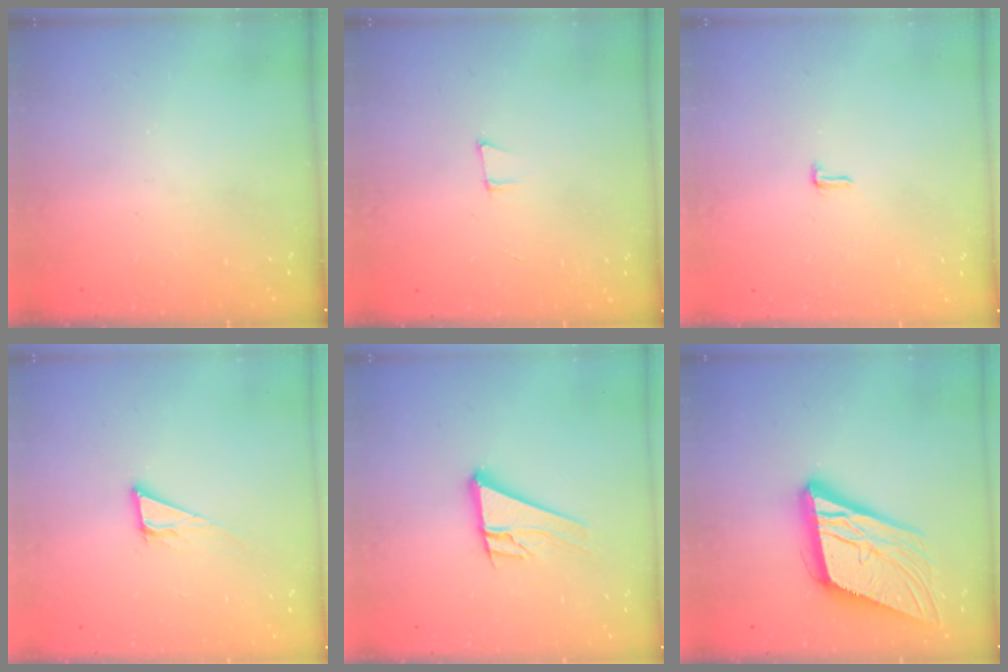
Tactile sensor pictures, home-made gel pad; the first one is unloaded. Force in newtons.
{"total": 5.0, "press": 4.1, "slide": 2.9}
{"total": 3.7, "press": 3.3, "slide": 1.7}
{"total": 6.8, "press": 6.4, "slide": 2.4}
{"total": 11.4, "press": 11.3, "slide": 2.0}
{"total": 18.8, "press": 18.5, "slide": 3.5}